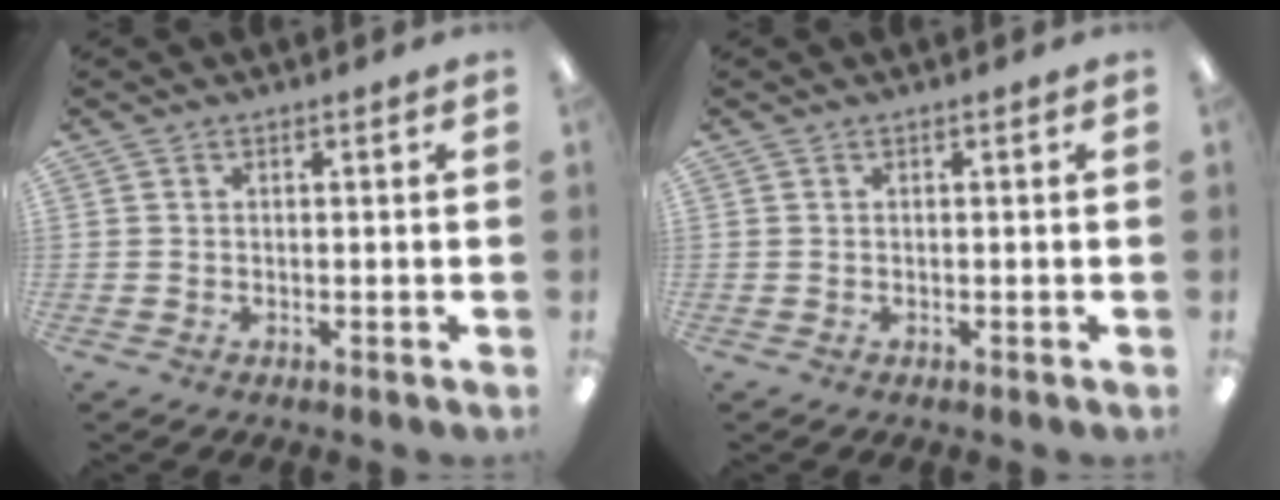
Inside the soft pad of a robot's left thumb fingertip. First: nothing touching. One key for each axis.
{"total": 0.0}